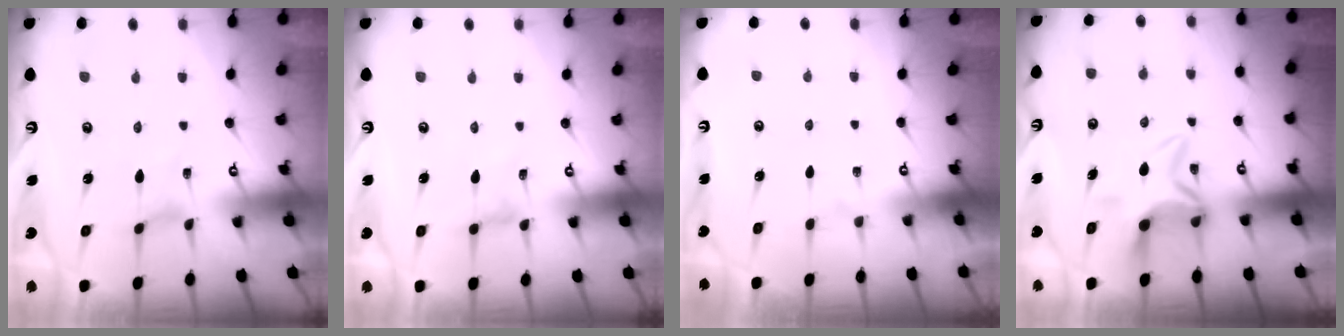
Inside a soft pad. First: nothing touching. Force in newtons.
{"total": 0.0}
{"total": 0.0}
{"total": 4.7, "press": 4.6, "slide": 0.9}